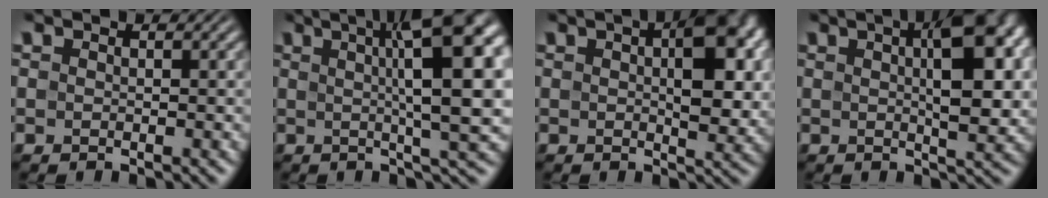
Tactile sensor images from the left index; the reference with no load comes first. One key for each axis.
{"total": 13.4, "fx": 3.1, "fy": 3.7, "fz": 12.6, "tx": -0.145, "ty": 0.012, "tz": 0.040}
{"total": 6.6, "fx": 1.3, "fy": 2.9, "fz": 5.8, "tx": -0.078, "ty": 0.007, "tz": 0.021}
{"total": 8.4, "fx": 2.0, "fy": 2.7, "fz": 7.6, "tx": -0.106, "ty": 0.009, "tz": 0.030}